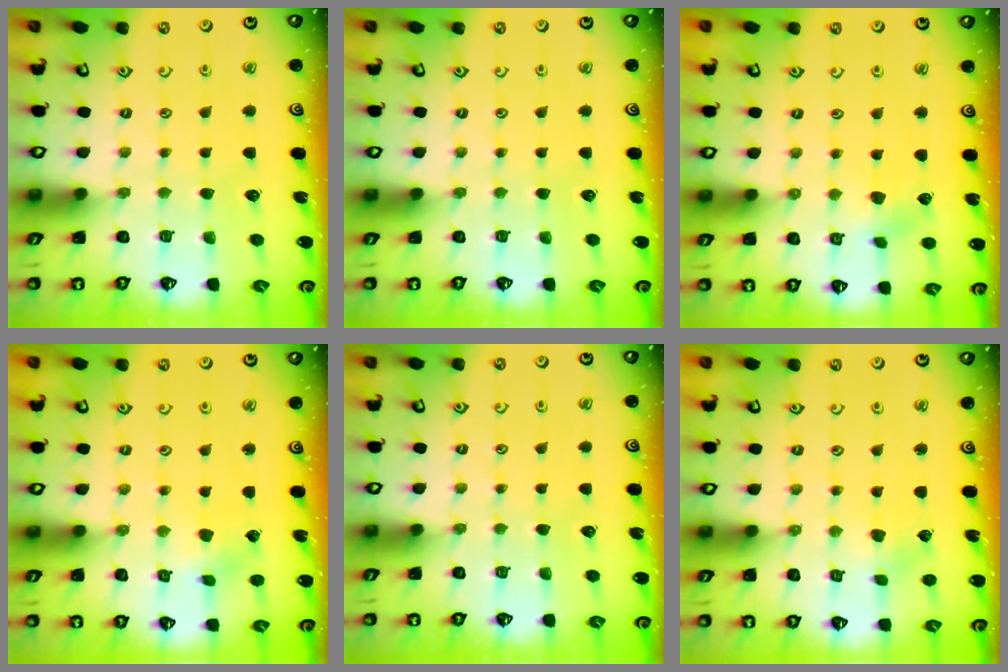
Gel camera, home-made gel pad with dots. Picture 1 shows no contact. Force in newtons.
{"total": 0.0}
{"total": 3.5, "press": 3.5, "slide": 0.4}
{"total": 1.8, "press": 1.8, "slide": 0.3}
{"total": 0.0}
{"total": 2.1, "press": 2.1, "slide": 0.3}